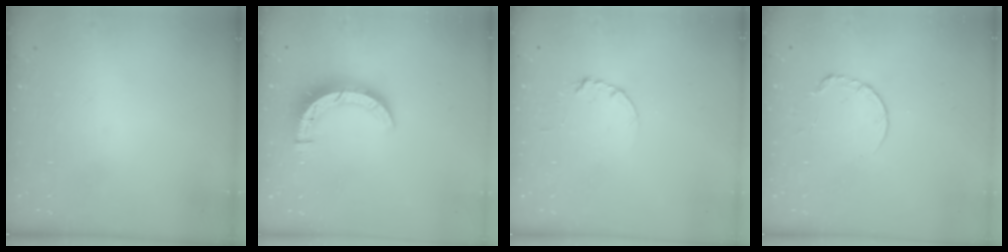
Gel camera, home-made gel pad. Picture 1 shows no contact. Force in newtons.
{"total": 8.8, "press": 8.7, "slide": 0.9}
{"total": 3.5, "press": 3.5, "slide": 0.4}
{"total": 5.9, "press": 5.9, "slide": 0.5}